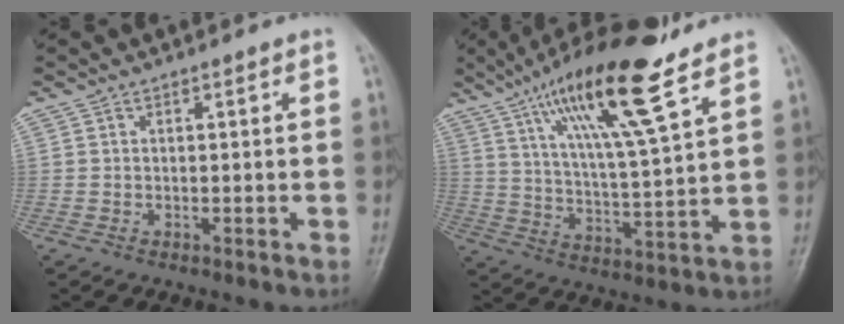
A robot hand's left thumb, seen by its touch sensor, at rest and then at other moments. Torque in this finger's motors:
{"motor_torque": [0.24, 0.46, 1.72, -1.05, 0.52]}